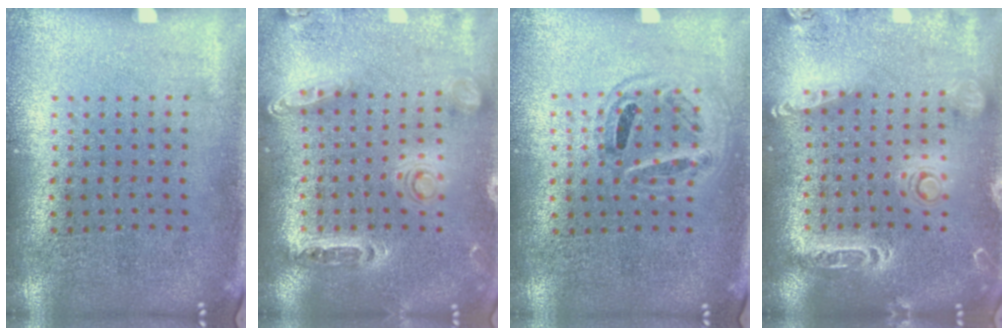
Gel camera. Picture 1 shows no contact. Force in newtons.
{"total": 1.4, "press": 1.4, "slide": 0.2}
{"total": 1.0, "press": 0.9, "slide": 0.3}
{"total": 2.1, "press": 2.0, "slide": 0.7}